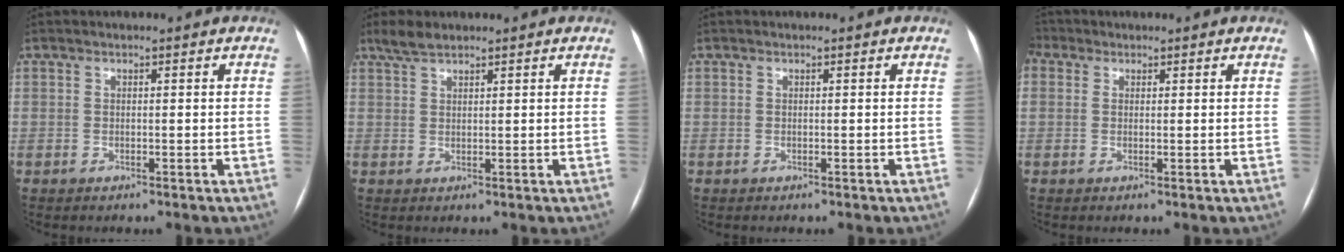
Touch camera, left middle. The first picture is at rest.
{"total": 2.7, "force": [2.3, 0.7, 1.3], "torque": [-0.030, 0.012, 0.047]}
{"total": 0.0}
{"total": 4.7, "force": [2.1, 3.7, 2.0], "torque": [-0.063, 0.028, 0.043]}